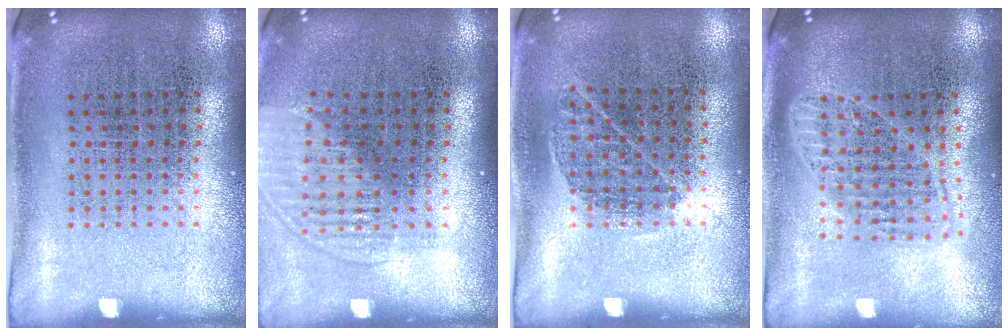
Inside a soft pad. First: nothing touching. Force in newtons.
{"total": 1.4, "press": 1.3, "slide": 0.7}
{"total": 0.8, "press": 0.6, "slide": 0.6}
{"total": 1.7, "press": 1.4, "slide": 0.9}